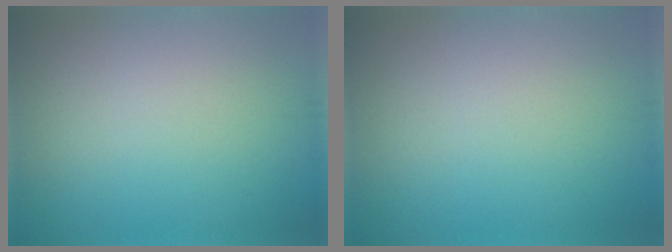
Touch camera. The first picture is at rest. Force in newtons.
{"total": 0.0}